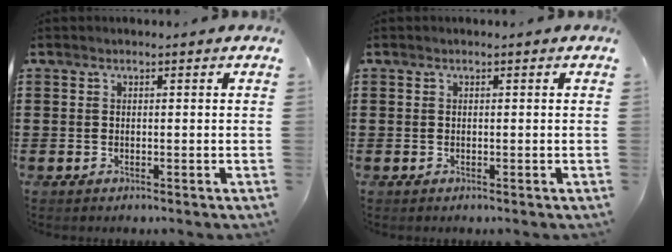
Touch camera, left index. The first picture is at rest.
{"total": 0.0}